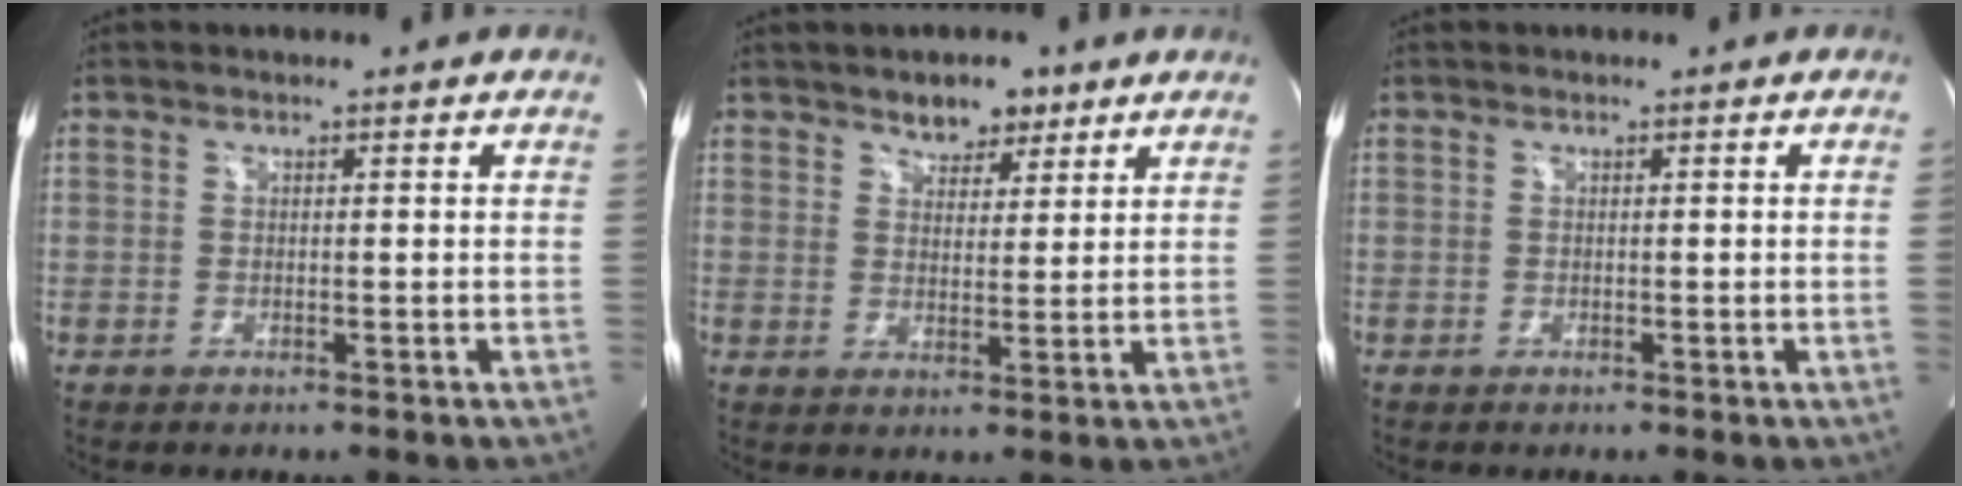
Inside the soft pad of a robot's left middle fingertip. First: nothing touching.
{"total": 4.5, "force": [3.3, 2.5, 1.9], "torque": [-0.023, 0.002, 0.054]}
{"total": 0.6, "force": [0.0, -0.2, 0.5], "torque": [-0.009, -0.001, -0.002]}